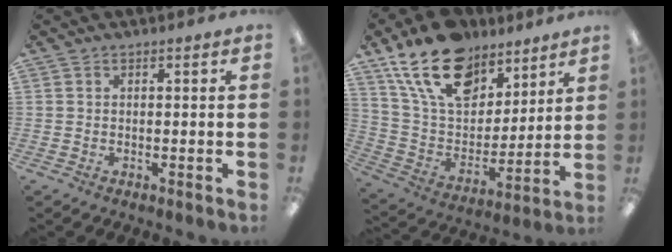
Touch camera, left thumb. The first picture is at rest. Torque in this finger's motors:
{"motor_torque": [2.58, 1.68, 1.85, -0.92, 0.52]}